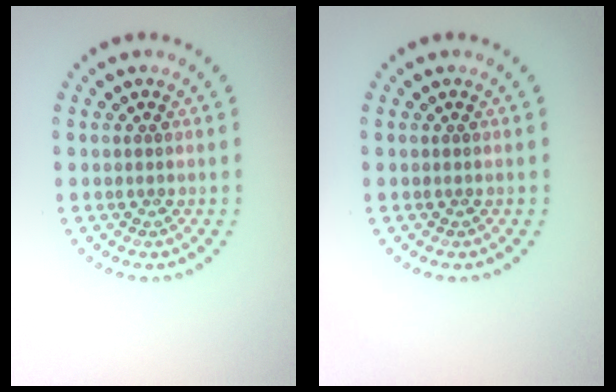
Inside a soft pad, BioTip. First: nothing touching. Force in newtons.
{"total": 0.0}